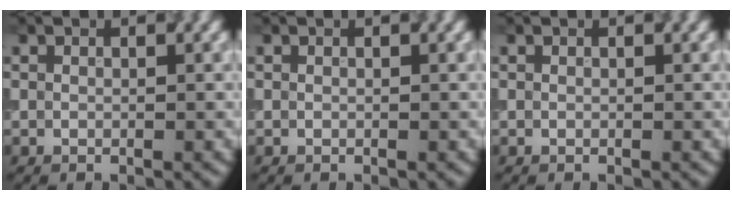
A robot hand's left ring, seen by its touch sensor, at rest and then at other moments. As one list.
[{"total": 0.0}, {"total": 0.0}]